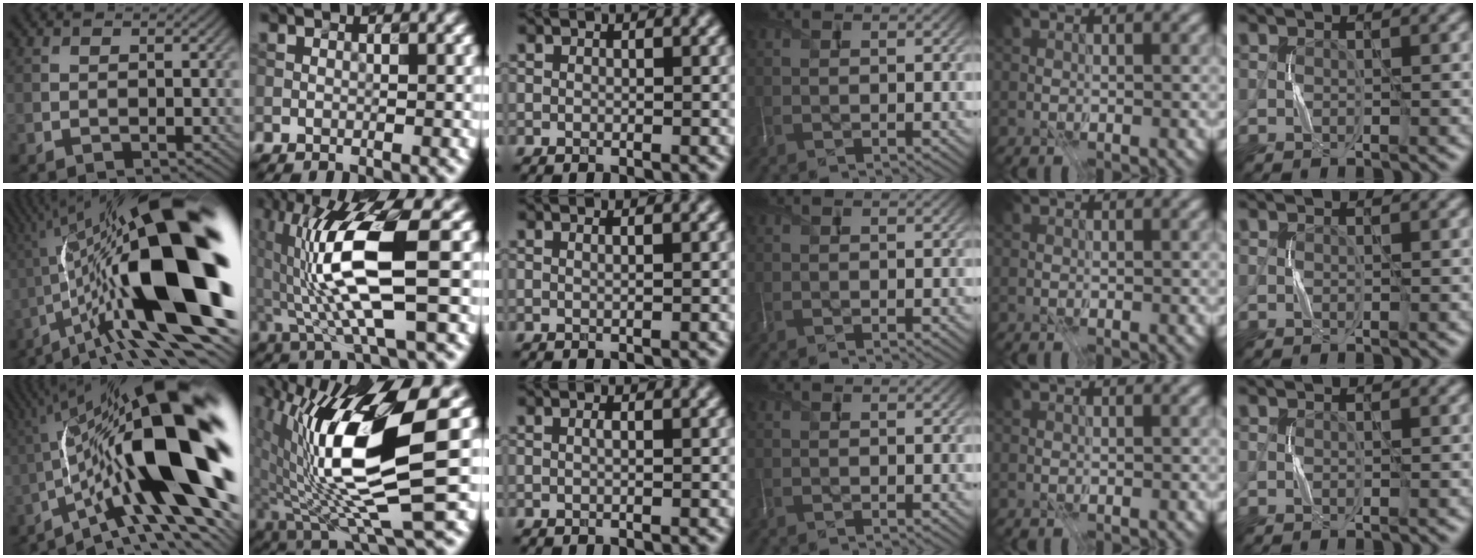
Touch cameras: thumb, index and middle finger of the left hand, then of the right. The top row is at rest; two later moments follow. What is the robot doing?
{"motion": "press", "object": "grip strengthener"}